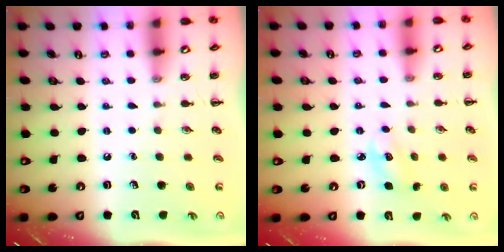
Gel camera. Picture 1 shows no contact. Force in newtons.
{"total": 4.3, "press": 4.2, "slide": 1.0}